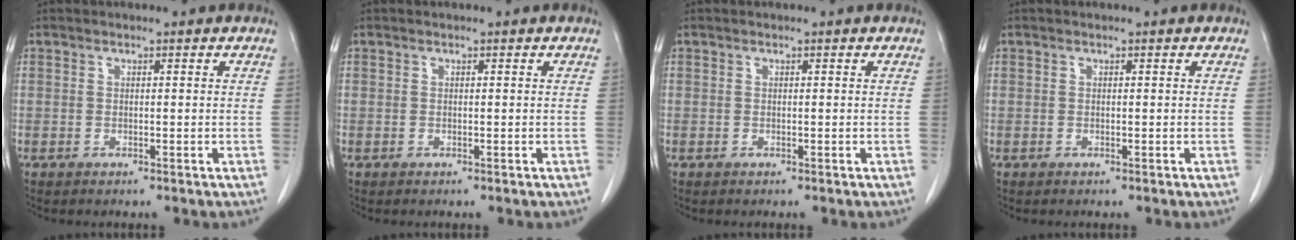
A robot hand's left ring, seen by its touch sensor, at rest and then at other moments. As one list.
[{"total": 0.0}, {"total": 0.0}, {"total": 0.0}]